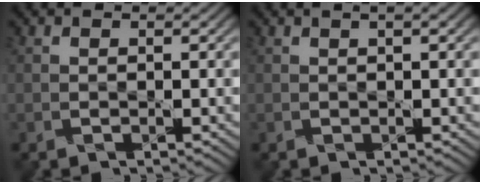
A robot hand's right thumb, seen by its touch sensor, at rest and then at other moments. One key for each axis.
{"total": 1.5, "fx": 0.9, "fy": 0.0, "fz": 1.2, "tx": -0.024, "ty": 0.004, "tz": 0.013}